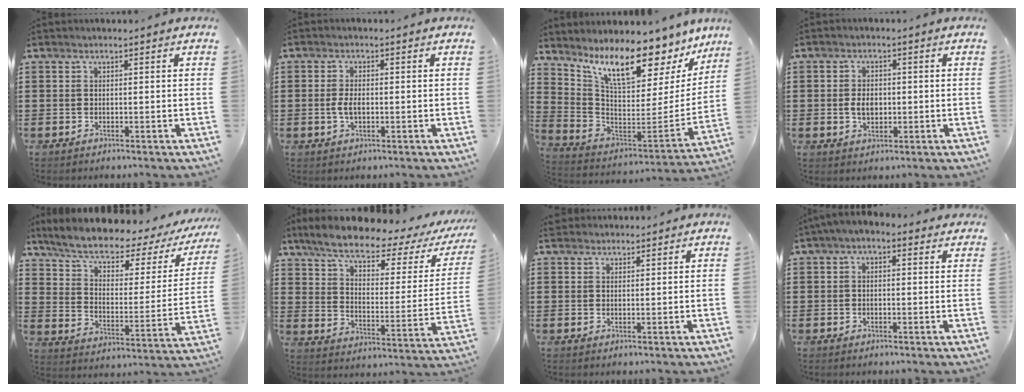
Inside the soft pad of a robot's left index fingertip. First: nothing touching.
{"total": 3.0, "force": [-0.4, 1.4, 2.7], "torque": [-0.073, -0.006, -0.014]}
{"total": 12.6, "force": [9.4, 3.5, 7.6], "torque": [-0.163, -0.063, 0.161]}
{"total": 3.5, "force": [-0.1, 2.3, 2.7], "torque": [-0.046, 0.003, -0.004]}
{"total": 7.2, "force": [5.6, 1.8, 4.0], "torque": [-0.104, -0.036, 0.092]}
{"total": 7.7, "force": [5.7, 1.4, 4.9], "torque": [-0.110, -0.032, 0.093]}
{"total": 1.6, "force": [1.4, 0.7, 0.1], "torque": [-0.006, 0.004, 0.028]}
{"total": 1.6, "force": [-0.5, 0.9, 1.2], "torque": [-0.023, 0.005, -0.012]}